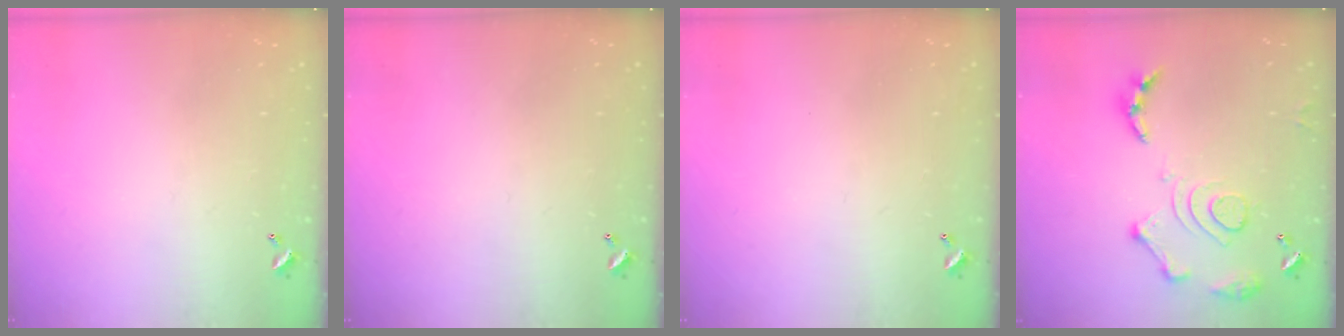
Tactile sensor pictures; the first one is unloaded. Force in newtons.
{"total": 0.0}
{"total": 0.0}
{"total": 14.6, "press": 14.5, "slide": 1.6}